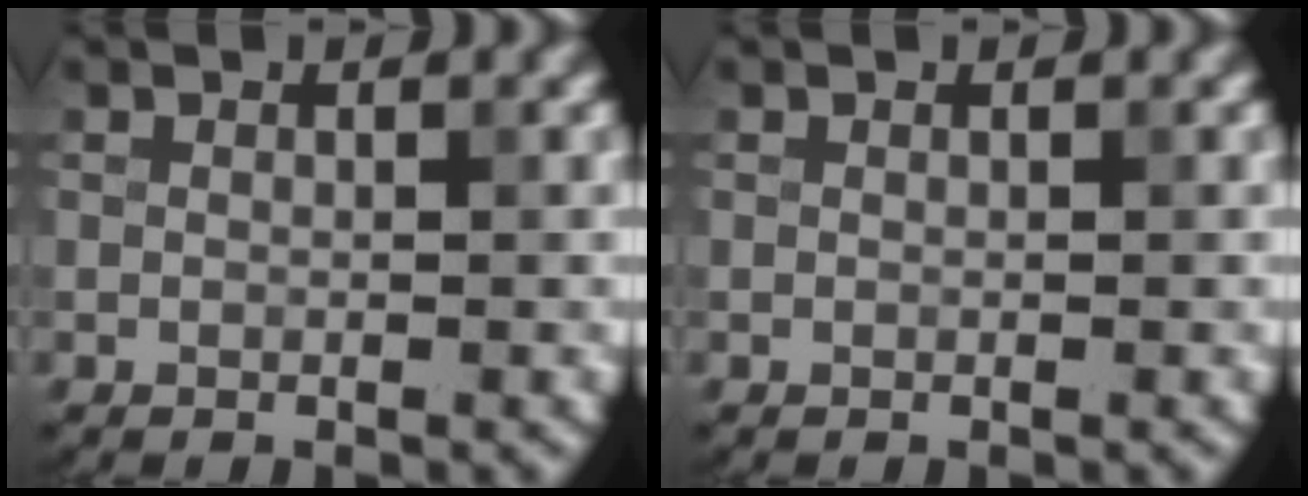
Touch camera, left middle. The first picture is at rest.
{"total": 0.0}